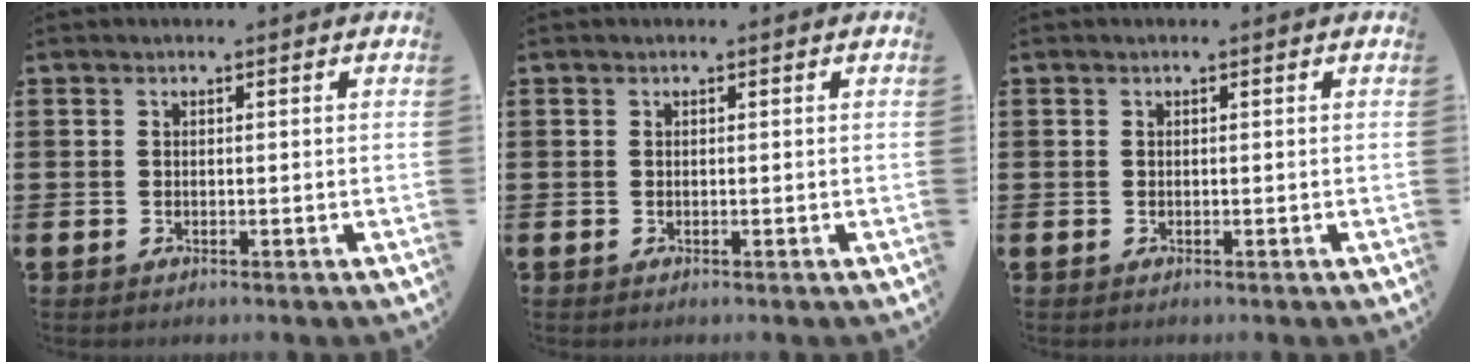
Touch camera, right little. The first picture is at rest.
{"total": 0.0}
{"total": 0.0}